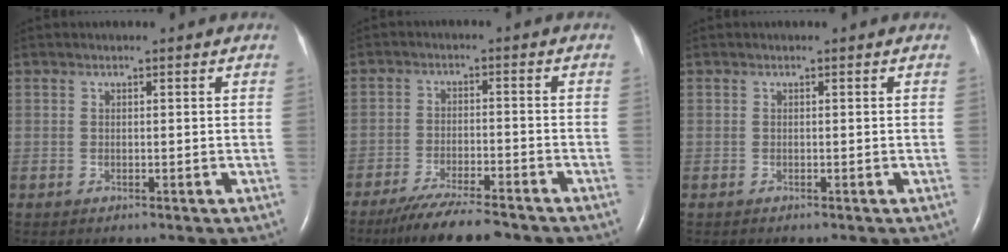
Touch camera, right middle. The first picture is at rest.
{"total": 10.0, "force": [-8.4, 1.0, 5.3], "torque": [-0.086, -0.026, -0.136]}
{"total": 0.0}